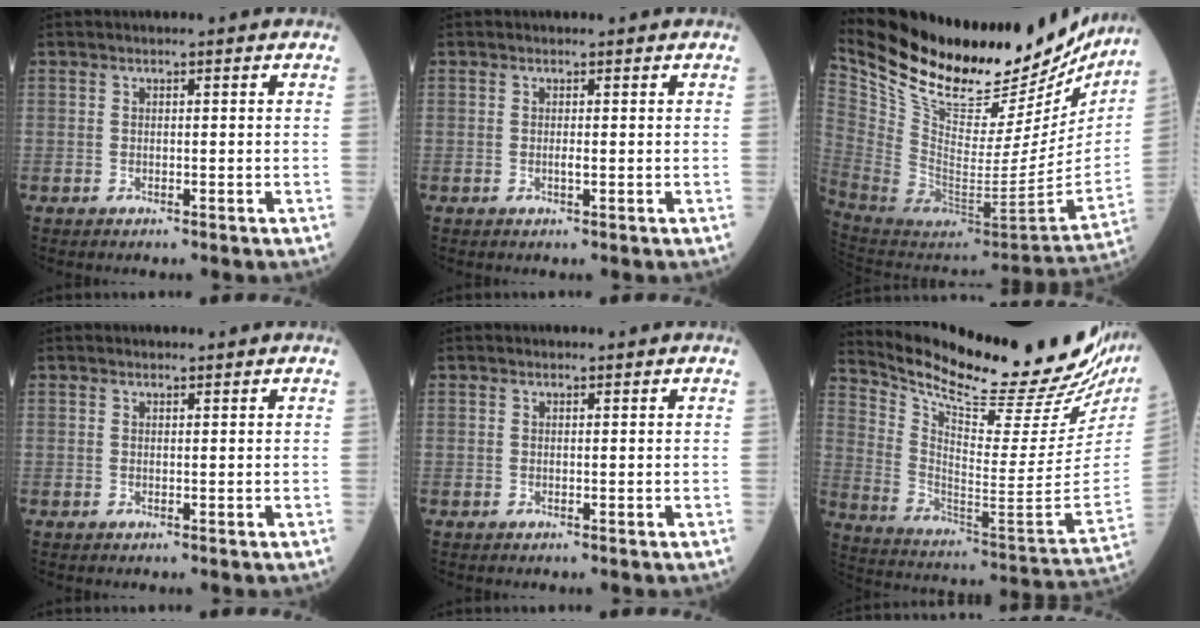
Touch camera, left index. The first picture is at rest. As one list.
[{"total": 0.6, "force": [0.0, 0.1, 0.6], "torque": [-0.014, -0.001, -0.001]}, {"total": 33.5, "force": [28.5, 9.3, 15.0], "torque": [-0.261, -0.061, 0.418]}, {"total": 0.5, "force": [0.5, 0.1, 0.0], "torque": [-0.006, -0.001, 0.008]}, {"total": 0.0}, {"total": 27.8, "force": [24.8, 3.1, 12.3], "torque": [-0.213, -0.101, 0.350]}]